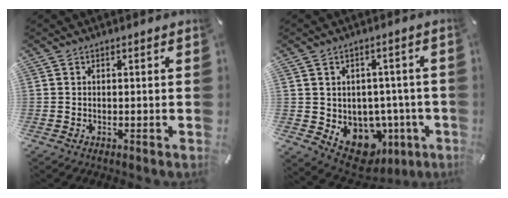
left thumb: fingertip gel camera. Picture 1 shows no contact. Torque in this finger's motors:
{"motor_torque": [0.97, 1.83, 0.45, -0.20, 0.24]}